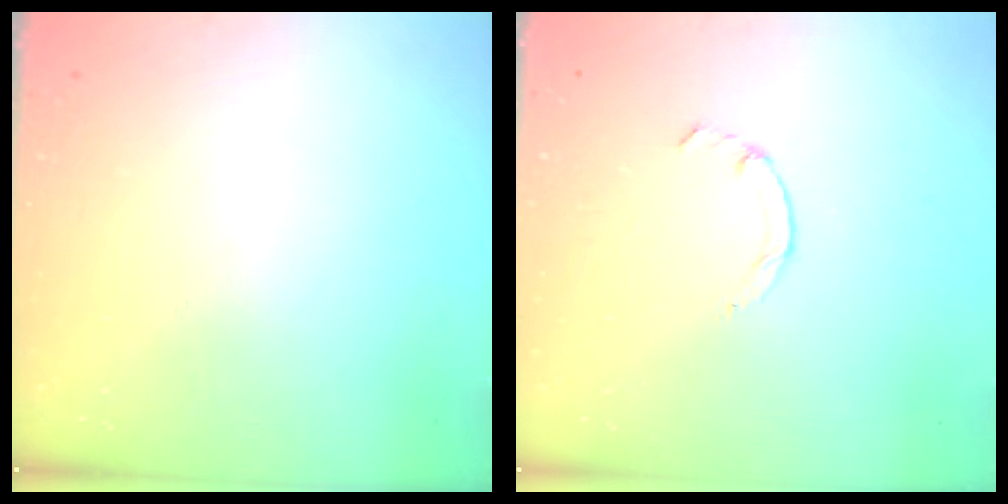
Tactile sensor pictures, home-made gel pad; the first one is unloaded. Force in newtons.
{"total": 1.3, "press": 1.2, "slide": 0.4}